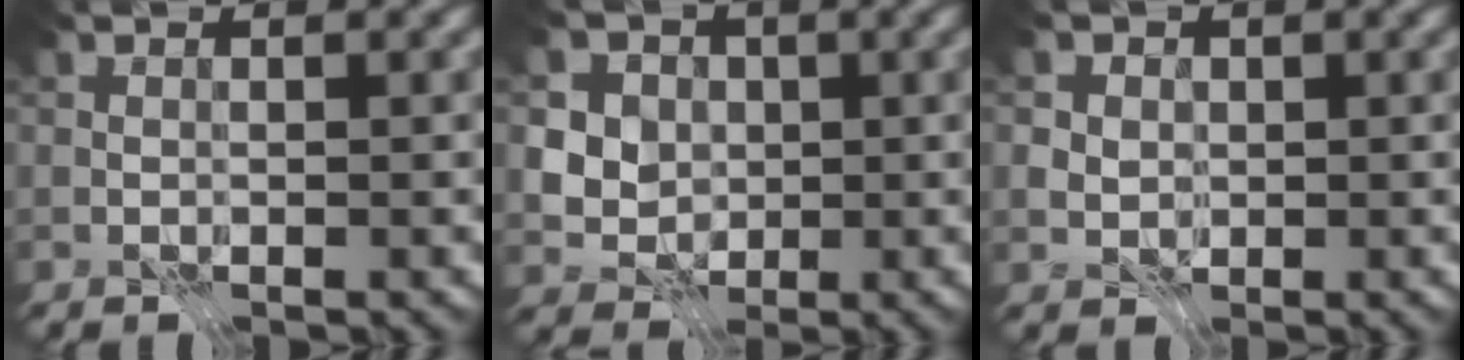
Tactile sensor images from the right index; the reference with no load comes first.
{"total": 5.3, "force": [0.9, 4.8, 2.2], "torque": [-0.039, 0.004, 0.008]}
{"total": 2.5, "force": [0.5, 2.3, 1.0], "torque": [-0.023, 0.006, 0.007]}